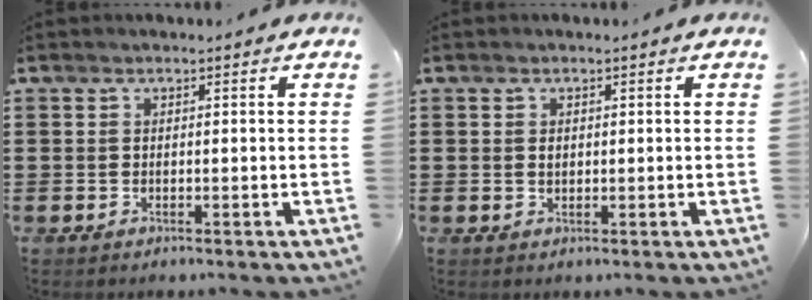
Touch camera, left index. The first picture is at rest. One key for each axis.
{"total": 0.8, "fx": 0.3, "fy": 0.5, "fz": 0.6, "tx": -0.015, "ty": 0.002, "tz": 0.005}